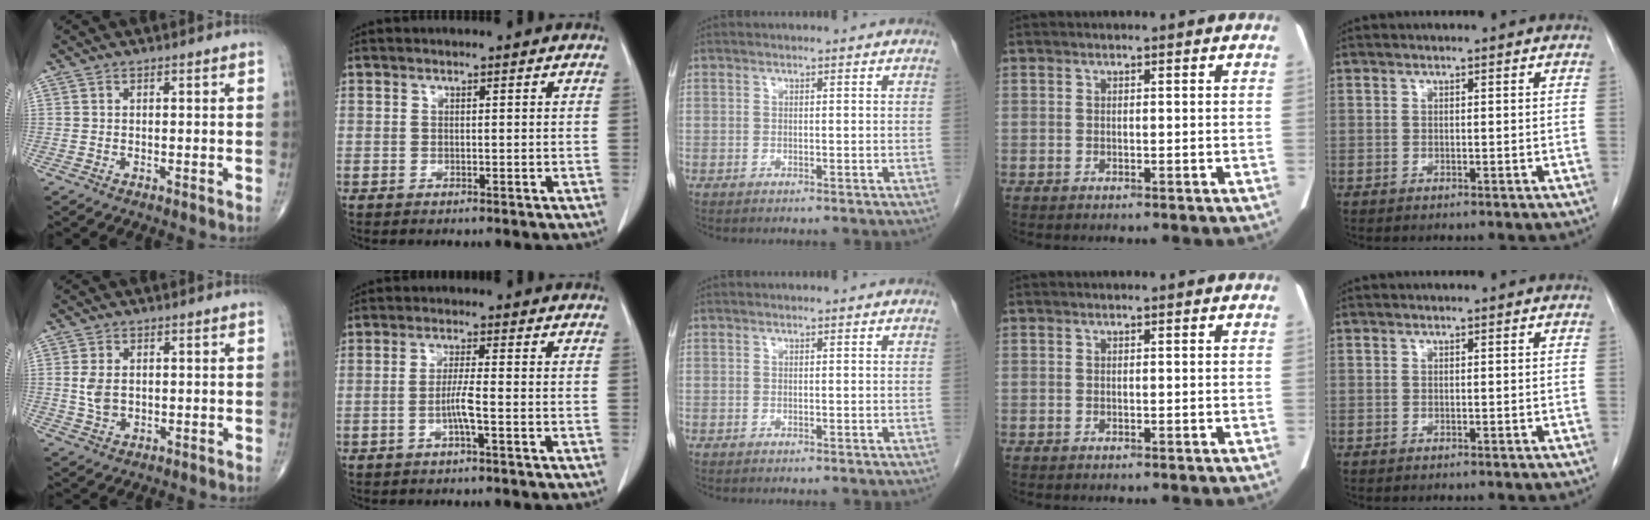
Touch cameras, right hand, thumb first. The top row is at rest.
{"thumb": {"total": 4.2, "force": [0.4, 3.0, 3.0], "torque": [-0.054, -0.003, 0.012]}, "index": {"total": 3.5, "force": [-1.2, 0.0, 3.3], "torque": [-0.066, 0.002, -0.024]}}